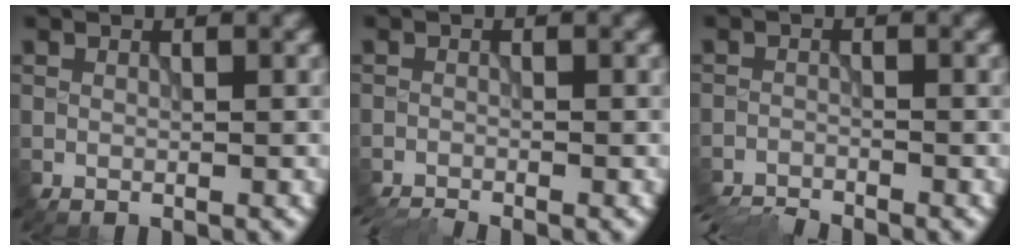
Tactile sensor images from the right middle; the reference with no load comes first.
{"total": 3.4, "force": [-3.3, 0.2, 1.0], "torque": [-0.023, -0.016, -0.064]}
{"total": 4.8, "force": [-4.6, 0.6, 1.0], "torque": [-0.026, -0.019, -0.081]}